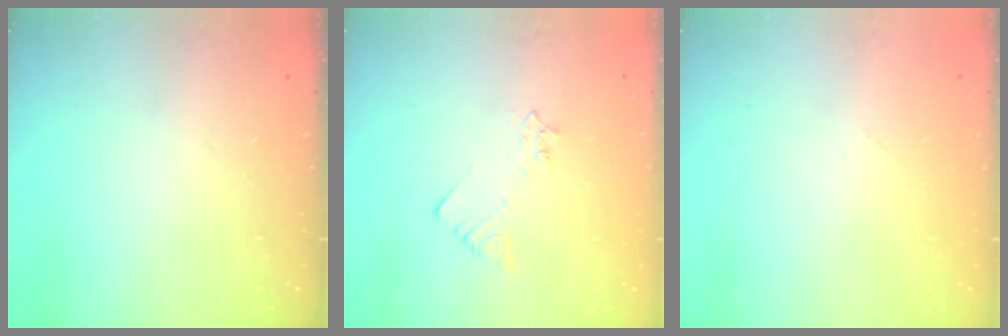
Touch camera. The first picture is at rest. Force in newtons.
{"total": 2.5, "press": 2.5, "slide": 0.3}
{"total": 0.0}